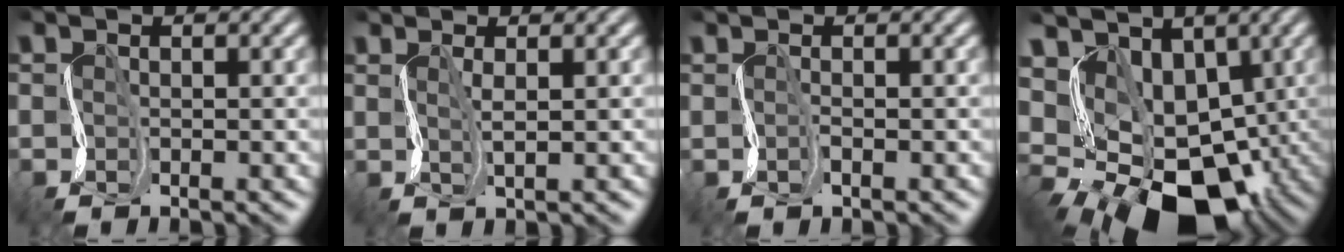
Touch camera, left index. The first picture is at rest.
{"total": 1.1, "force": [1.1, -0.3, 0.2], "torque": [-0.009, 0.005, 0.023]}
{"total": 0.5, "force": [0.3, -0.3, -0.3], "torque": [0.002, 0.002, 0.005]}
{"total": 9.2, "force": [0.2, 7.2, 5.7], "torque": [-0.070, -0.015, 0.006]}